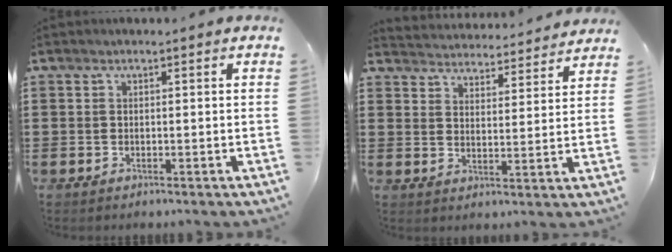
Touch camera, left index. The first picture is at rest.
{"total": 4.1, "force": [4.1, -0.2, -0.5], "torque": [-0.008, -0.028, 0.071]}